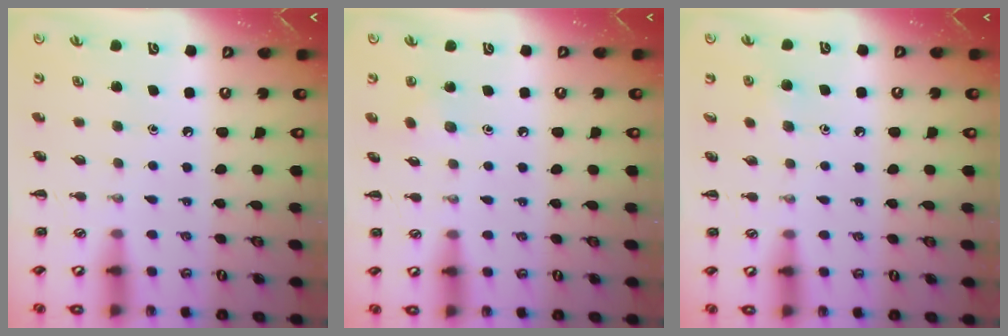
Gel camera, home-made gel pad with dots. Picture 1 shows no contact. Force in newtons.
{"total": 5.1, "press": 4.8, "slide": 1.6}
{"total": 3.0, "press": 2.7, "slide": 1.3}